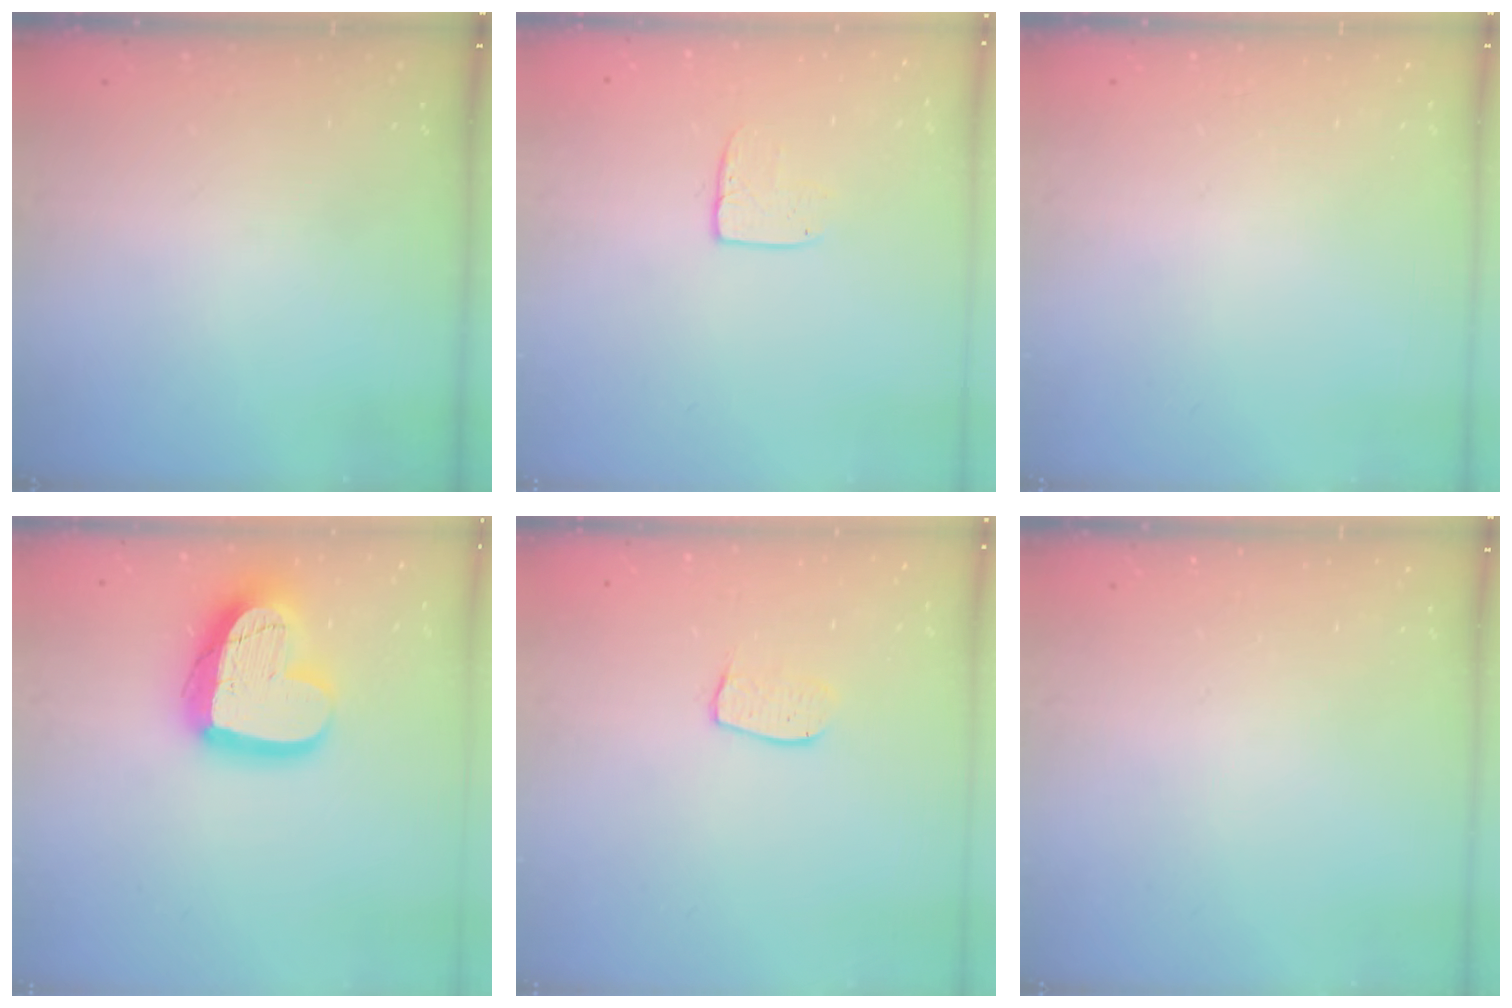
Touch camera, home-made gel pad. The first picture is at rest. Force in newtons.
{"total": 6.5, "press": 6.5, "slide": 0.4}
{"total": 0.0}
{"total": 20.4, "press": 20.3, "slide": 1.7}
{"total": 6.7, "press": 6.7, "slide": 0.5}
{"total": 0.0}